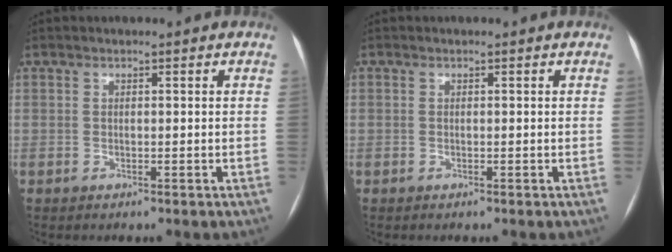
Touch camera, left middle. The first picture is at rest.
{"total": 0.0}